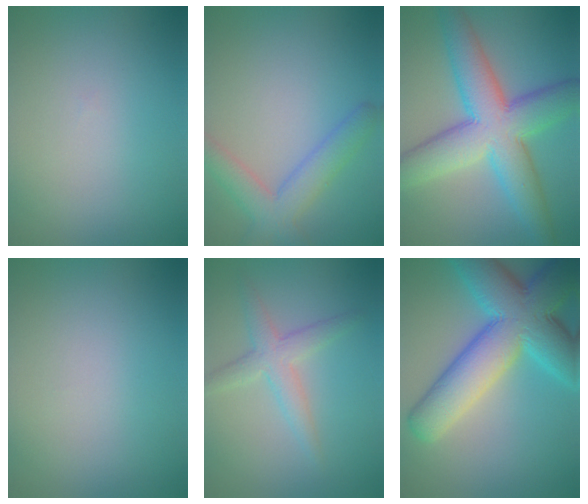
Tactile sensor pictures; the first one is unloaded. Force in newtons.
{"total": 4.3, "press": 4.3, "slide": 0.3}
{"total": 10.2, "press": 10.2, "slide": 0.2}
{"total": 0.0}
{"total": 2.9, "press": 2.9, "slide": 0.1}
{"total": 11.8, "press": 11.8, "slide": 0.5}